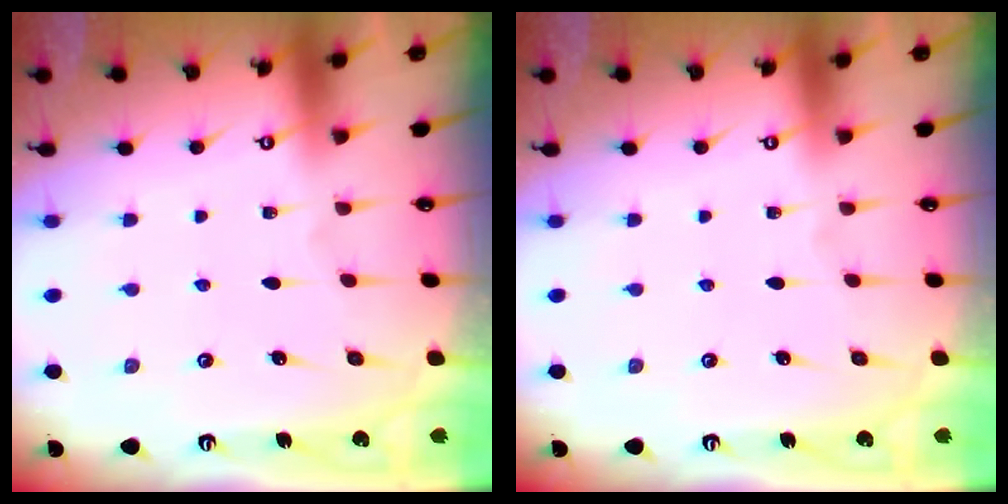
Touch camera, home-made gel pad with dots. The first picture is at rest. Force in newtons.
{"total": 0.0}